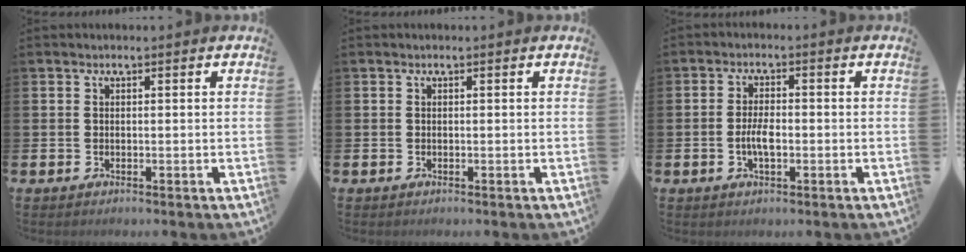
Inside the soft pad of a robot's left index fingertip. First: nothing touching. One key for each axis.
{"total": 0.0}
{"total": 3.4, "fx": -0.7, "fy": 1.3, "fz": 3.1, "tx": -0.056, "ty": 0.004, "tz": -0.014}